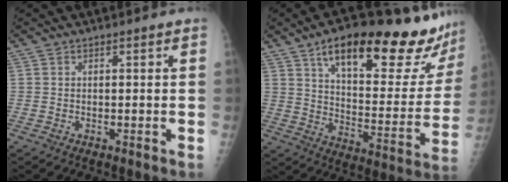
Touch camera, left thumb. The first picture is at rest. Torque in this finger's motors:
{"motor_torque": [0.81, 0.33, 1.46, -1.31, 0.30]}